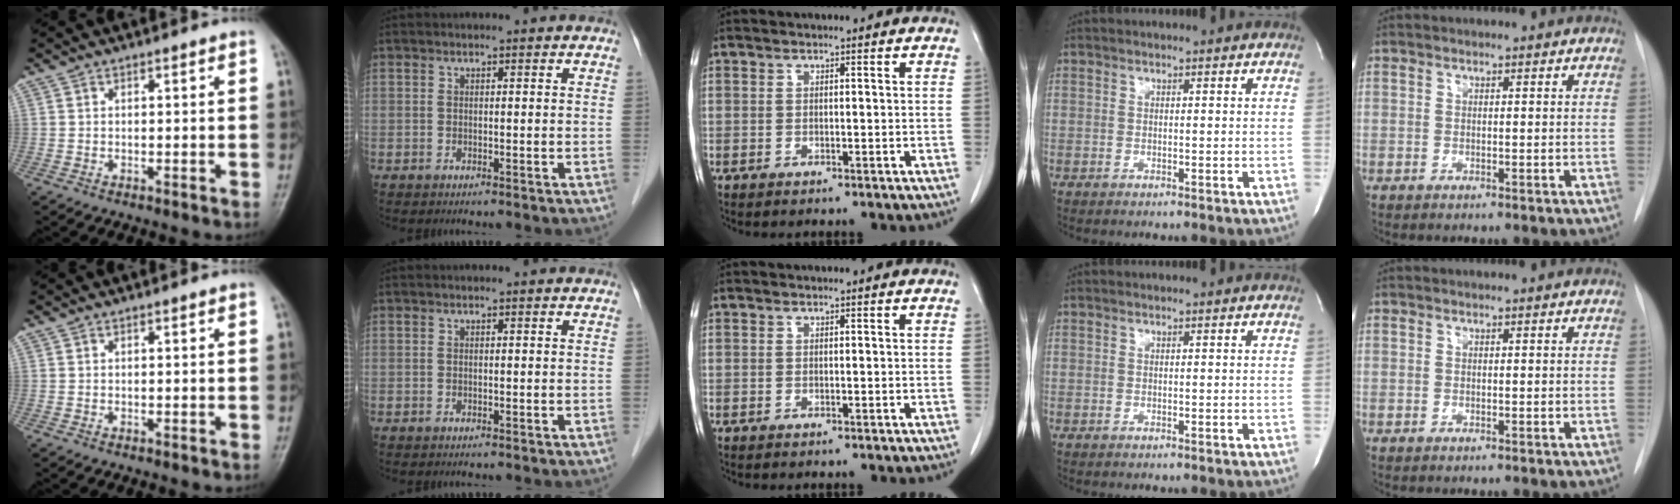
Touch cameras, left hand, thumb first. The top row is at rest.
{}